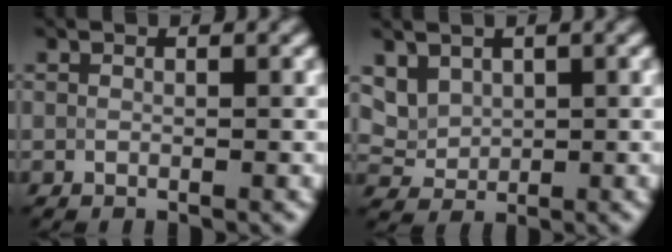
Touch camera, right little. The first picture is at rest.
{"total": 2.7, "force": [1.4, 2.0, 1.1], "torque": [-0.031, -0.011, 0.043]}